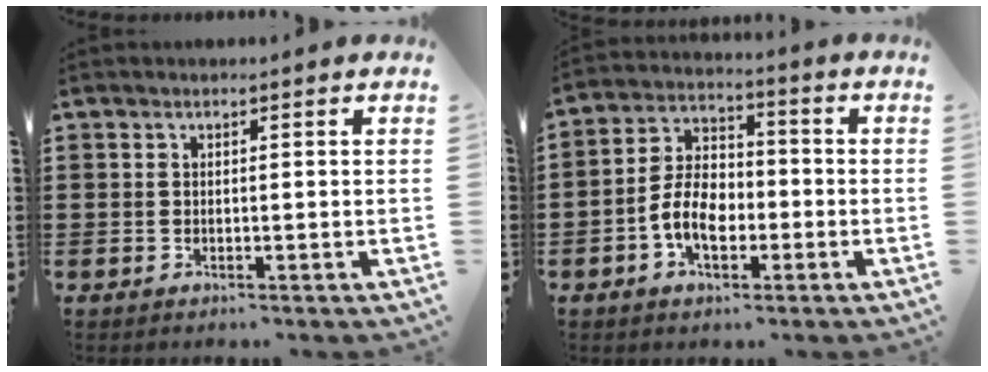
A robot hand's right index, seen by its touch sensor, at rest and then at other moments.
{"total": 7.5, "force": [-2.3, 4.6, 5.4], "torque": [-0.131, 0.004, -0.050]}